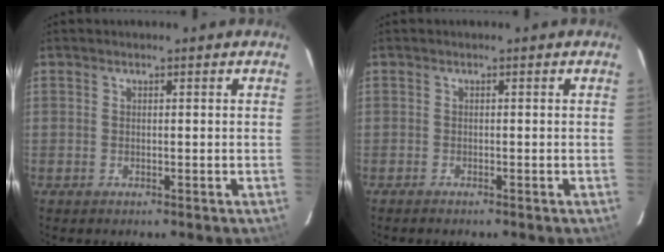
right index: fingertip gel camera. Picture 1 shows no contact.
{"total": 0.9, "force": [-0.8, 0.1, 0.3], "torque": [-0.010, -0.002, -0.015]}